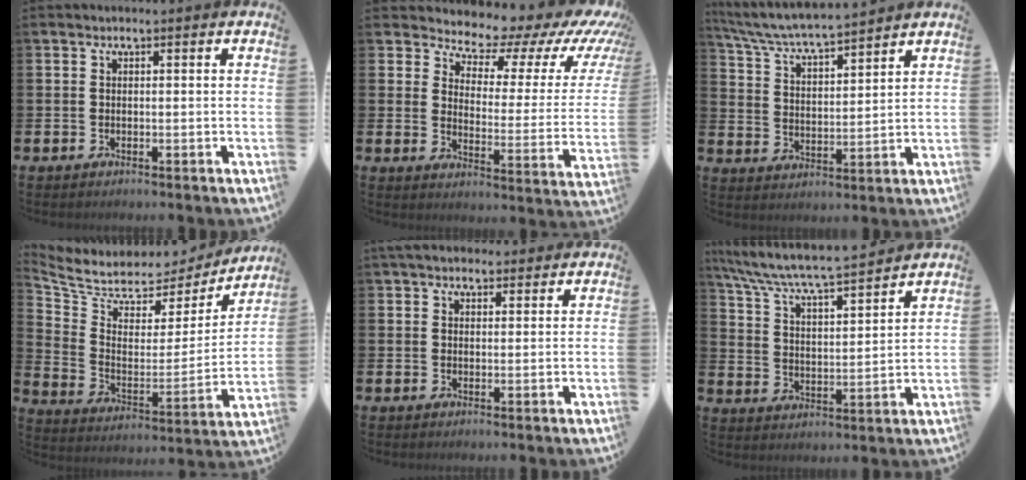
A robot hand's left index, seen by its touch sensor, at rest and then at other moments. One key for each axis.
{"total": 7.5, "fx": 7.0, "fy": 2.5, "fz": 1.3, "tx": -0.040, "ty": -0.070, "tz": 0.110}
{"total": 6.2, "fx": 6.0, "fy": 0.1, "fz": 1.5, "tx": -0.054, "ty": -0.043, "tz": 0.102}
{"total": 6.2, "fx": 5.5, "fy": 2.8, "fz": 0.4, "tx": -0.048, "ty": -0.054, "tz": 0.091}
{"total": 3.3, "fx": 3.1, "fy": 1.2, "fz": 0.5, "tx": -0.002, "ty": -0.011, "tz": 0.054}
{"total": 7.0, "fx": 6.7, "fy": 0.3, "fz": 2.1, "tx": -0.073, "ty": -0.055, "tz": 0.111}